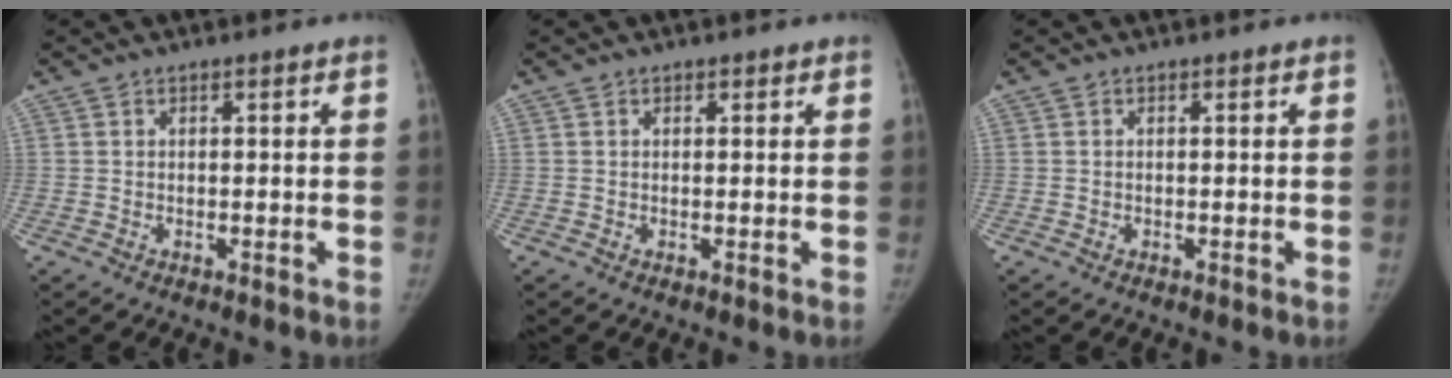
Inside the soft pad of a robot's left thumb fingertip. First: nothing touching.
{"total": 0.5, "force": [0.4, 0.4, 0.1], "torque": [0.004, -0.002, 0.002]}
{"total": 0.0}